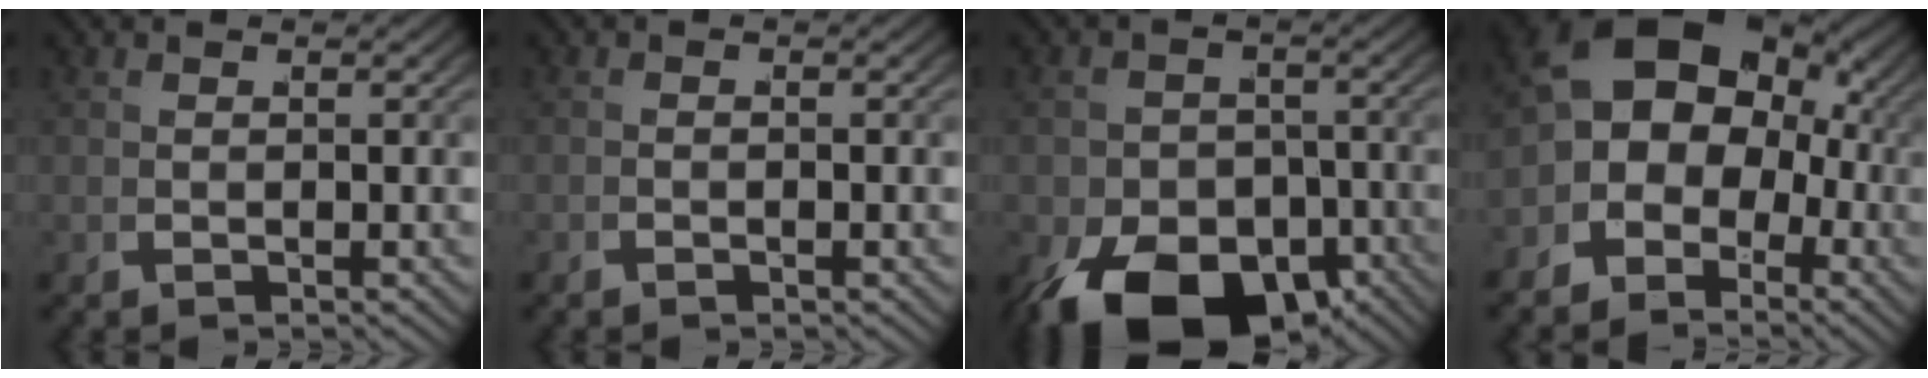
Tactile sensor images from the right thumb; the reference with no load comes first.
{"total": 0.6, "force": [-0.4, -0.3, -0.2], "torque": [0.009, 0.006, -0.015]}
{"total": 13.3, "force": [-6.6, 7.8, 8.5], "torque": [-0.141, -0.056, -0.076]}
{"total": 13.1, "force": [1.3, 10.0, 8.5], "torque": [-0.166, -0.008, 0.017]}